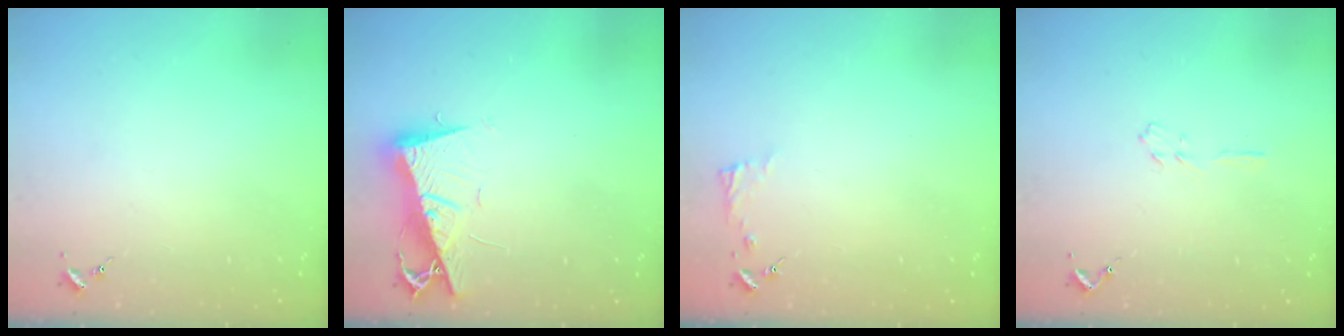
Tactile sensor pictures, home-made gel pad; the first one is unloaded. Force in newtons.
{"total": 9.9, "press": 9.8, "slide": 1.1}
{"total": 4.0, "press": 4.0, "slide": 0.4}
{"total": 3.4, "press": 3.4, "slide": 0.4}